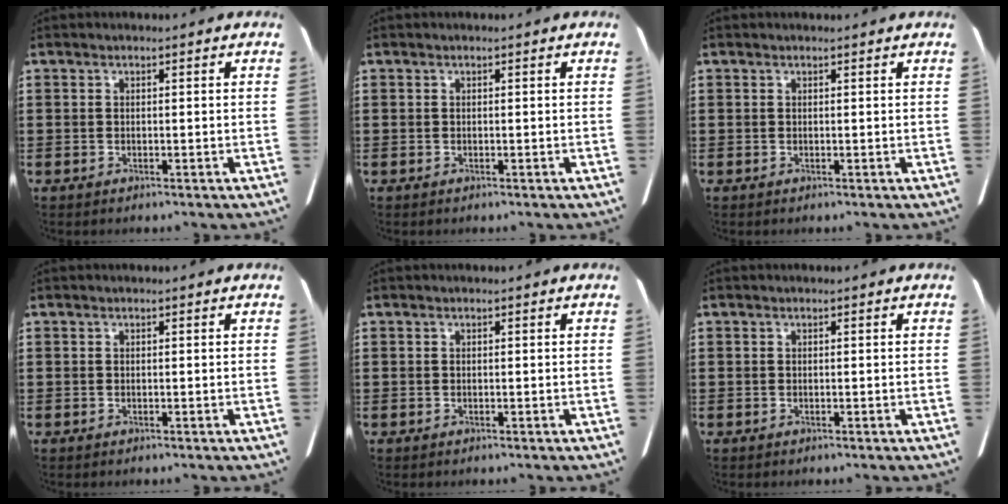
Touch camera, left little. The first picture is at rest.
{"total": 0.0}
{"total": 0.0}
{"total": 0.0}
{"total": 0.0}
{"total": 0.0}